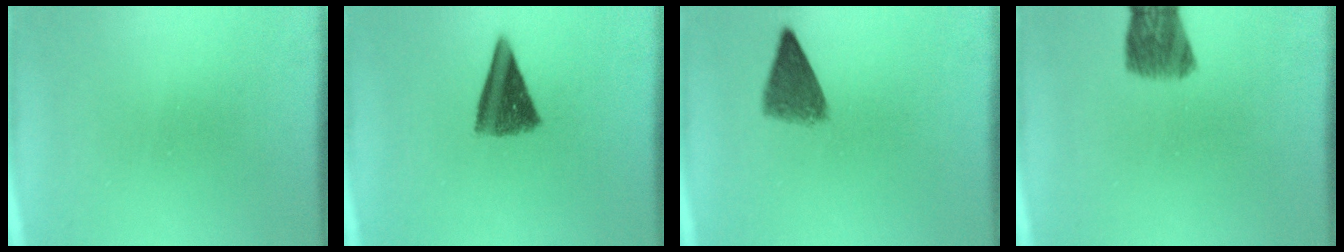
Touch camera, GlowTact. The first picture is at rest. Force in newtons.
{"total": 8.5}
{"total": 5.1}
{"total": 7.5}